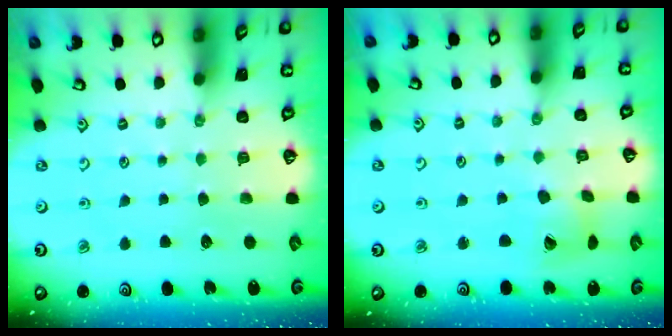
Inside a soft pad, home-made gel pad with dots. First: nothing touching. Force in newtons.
{"total": 8.8, "press": 8.8, "slide": 1.1}